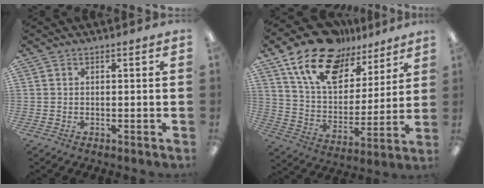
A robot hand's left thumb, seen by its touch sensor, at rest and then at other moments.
{"total": 18.9, "force": [13.0, 10.2, 9.3], "torque": [-0.178, -0.068, 0.235]}